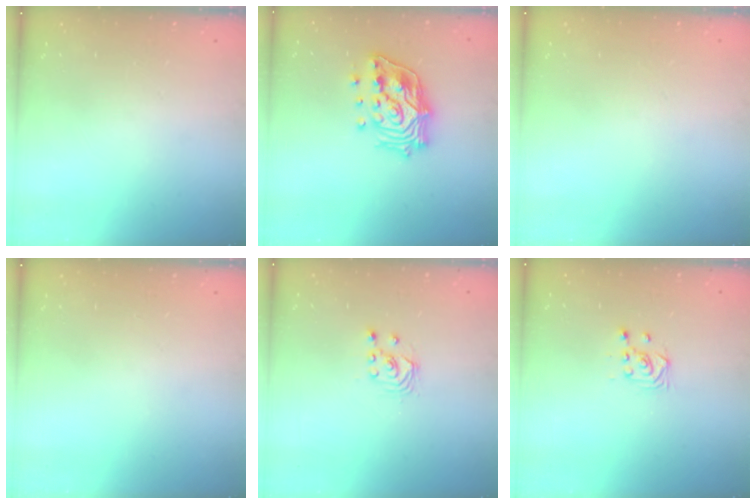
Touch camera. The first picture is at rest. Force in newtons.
{"total": 17.6, "press": 17.4, "slide": 2.6}
{"total": 0.0}
{"total": 0.0}
{"total": 1.7, "press": 1.7, "slide": 0.2}
{"total": 3.6, "press": 3.5, "slide": 1.2}